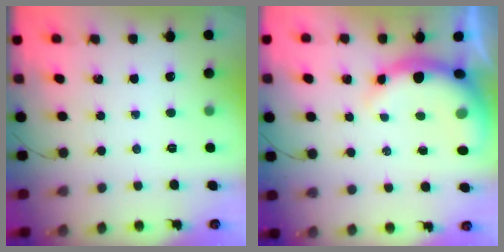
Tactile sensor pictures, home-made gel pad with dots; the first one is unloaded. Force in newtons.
{"total": 9.9, "press": 9.8, "slide": 1.7}